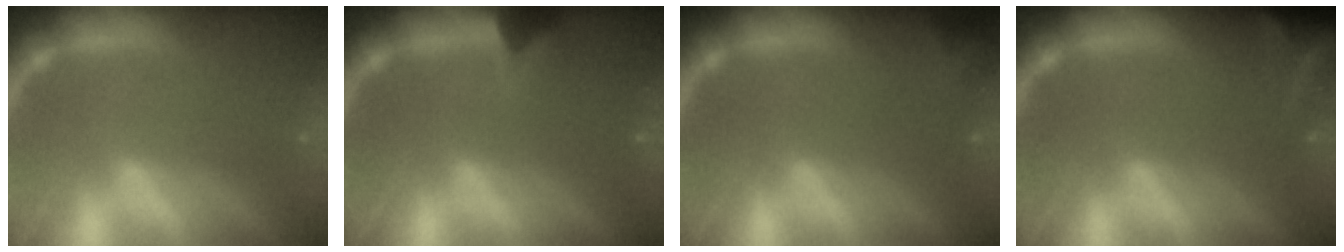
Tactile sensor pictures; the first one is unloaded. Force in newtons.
{"total": 2.4}
{"total": 1.4}
{"total": 7.5}